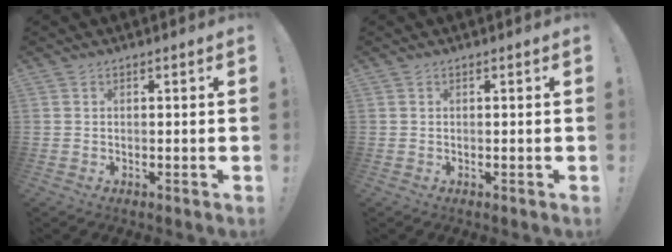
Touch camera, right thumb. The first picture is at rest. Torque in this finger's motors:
{"motor_torque": [-0.07, 0.07, 0.03, -0.04, 0.07]}